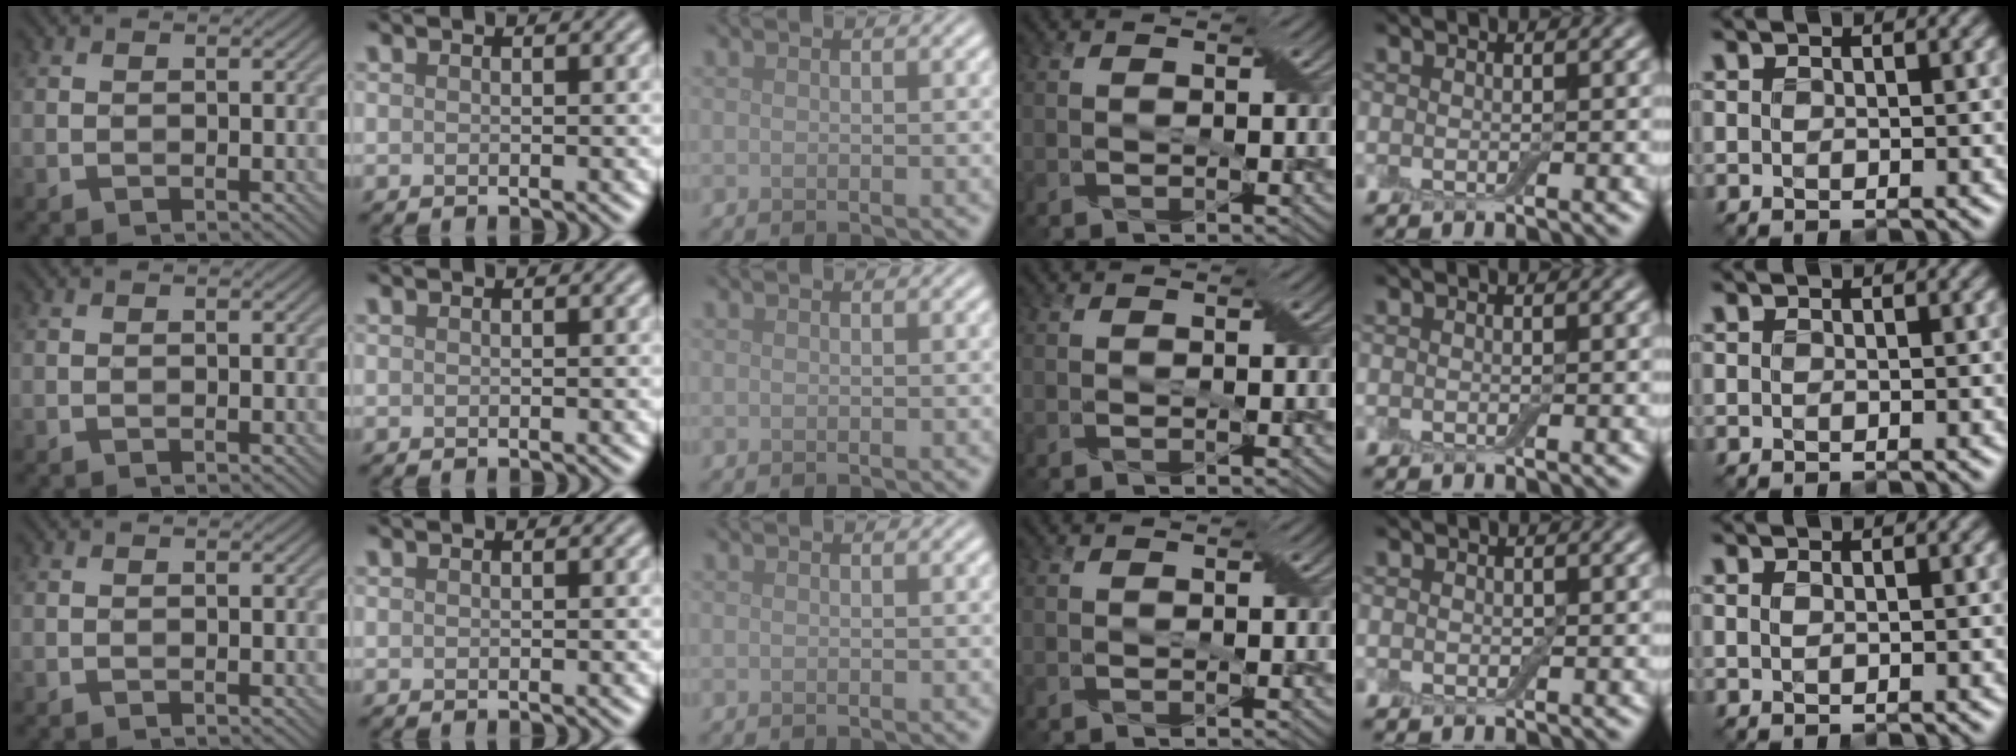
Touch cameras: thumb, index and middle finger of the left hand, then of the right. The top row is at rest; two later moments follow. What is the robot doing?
{"motion": "extract", "object": "drawer"}